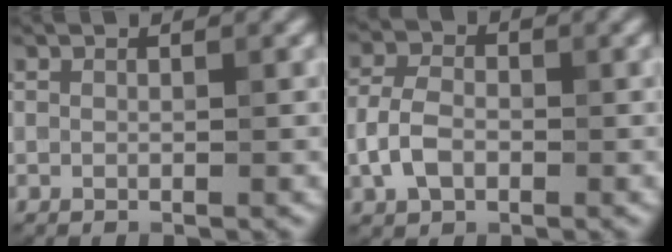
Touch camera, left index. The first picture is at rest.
{"total": 3.6, "force": [-1.1, 2.3, 2.5], "torque": [-0.058, 0.007, -0.025]}